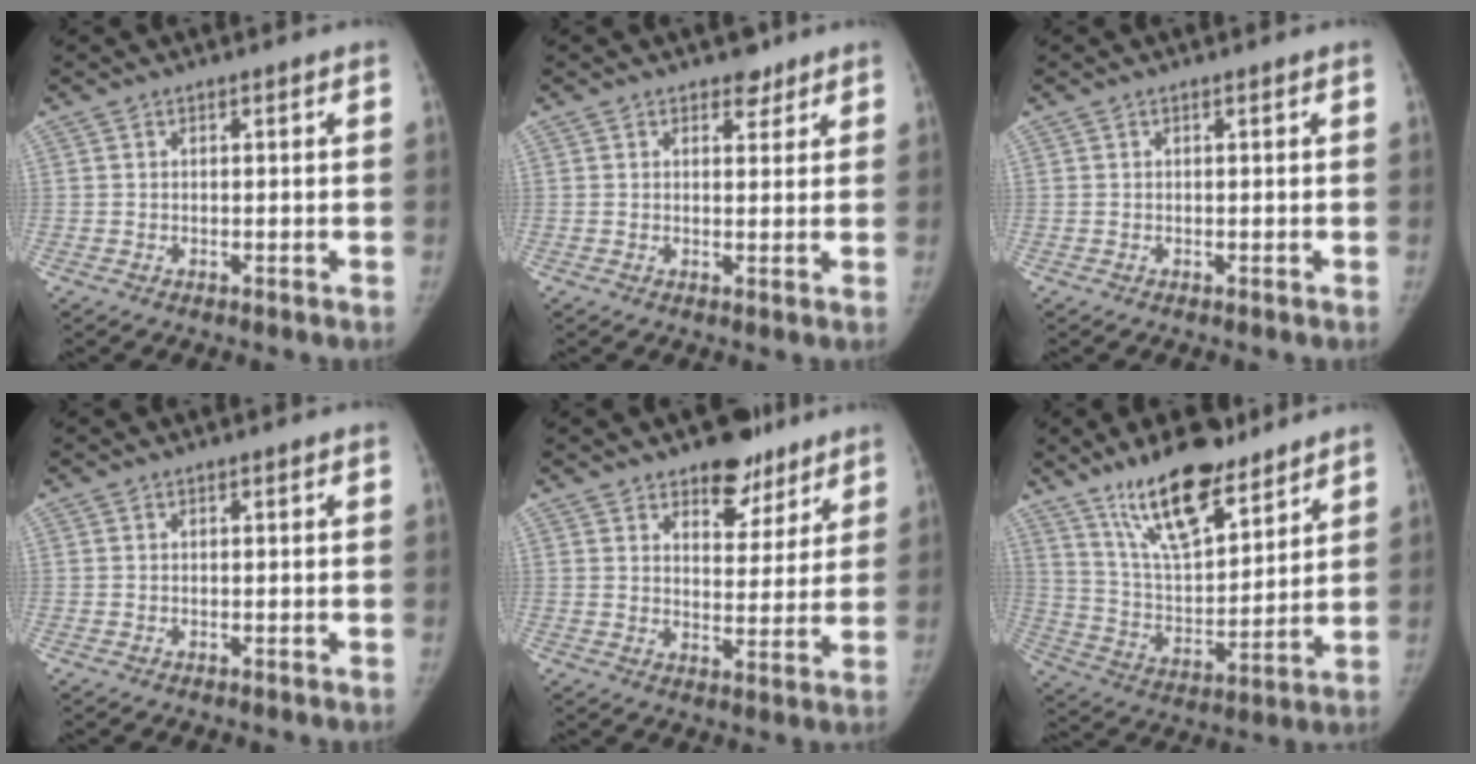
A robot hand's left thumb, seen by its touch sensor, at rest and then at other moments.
{"total": 2.6, "force": [1.9, 1.6, 0.7], "torque": [0.010, -0.011, 0.024]}
{"total": 0.0}
{"total": 0.0}
{"total": 9.7, "force": [7.0, 5.3, 4.2], "torque": [-0.010, -0.040, 0.101]}
{"total": 18.0, "force": [12.7, 6.5, 11.0], "torque": [-0.147, -0.071, 0.229]}